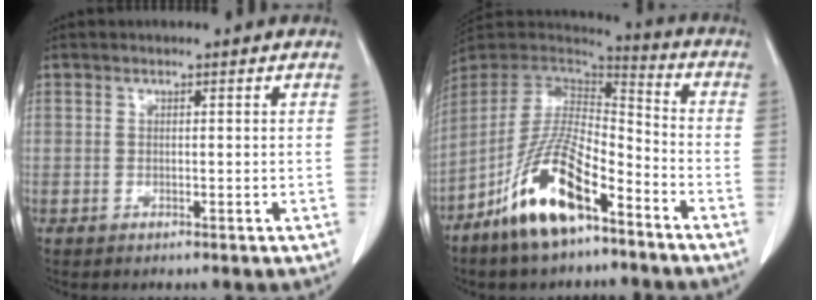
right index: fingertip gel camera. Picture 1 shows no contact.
{"total": 15.1, "force": [-8.9, 4.3, 11.4], "torque": [-0.226, -0.005, -0.163]}